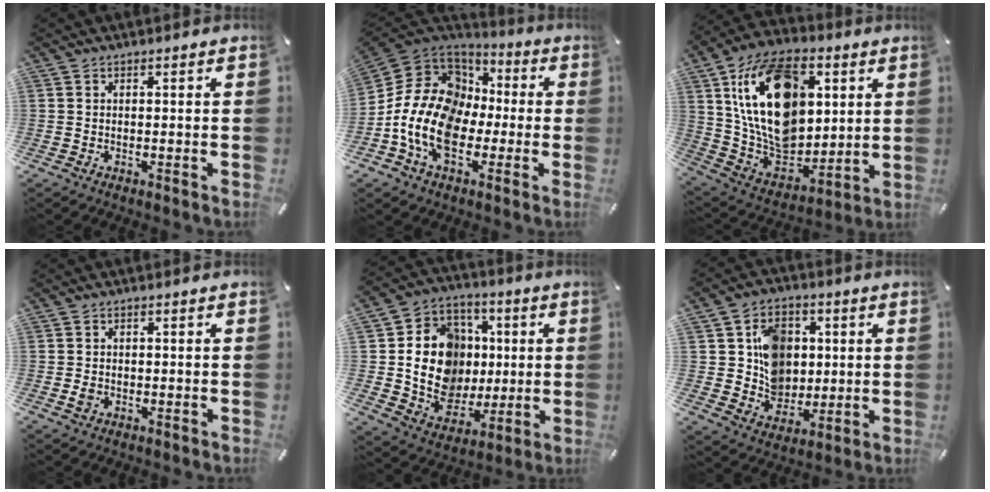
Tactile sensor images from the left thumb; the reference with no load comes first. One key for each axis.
{"total": 16.3, "fx": -4.3, "fy": 12.8, "fz": 9.2, "tx": -0.211, "ty": 0.017, "tz": -0.077}
{"total": 23.6, "fx": 6.1, "fy": 16.3, "fz": 15.9, "tx": -0.312, "ty": -0.028, "tz": 0.104}
{"total": 1.7, "fx": -0.2, "fy": 1.3, "fz": 1.1, "tx": -0.020, "ty": 0.004, "tz": -0.005}
{"total": 16.9, "fx": 0.4, "fy": 14.9, "fz": 8.0, "tx": -0.126, "ty": 0.004, "tz": 0.023}
{"total": 11.3, "fx": 2.1, "fy": 10.0, "fz": 4.7, "tx": -0.066, "ty": 0.000, "tz": 0.049}